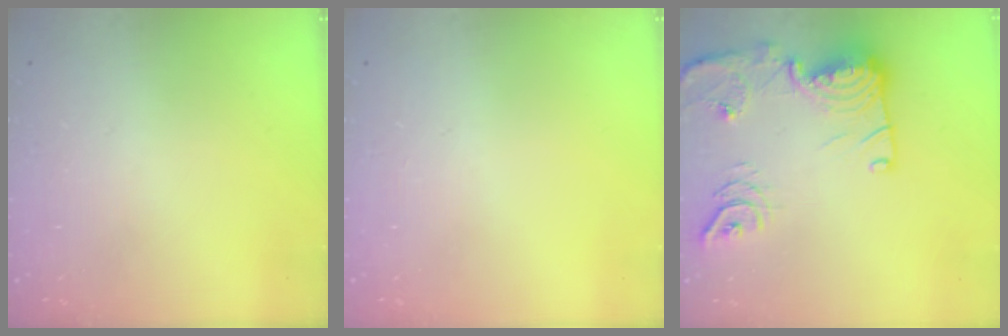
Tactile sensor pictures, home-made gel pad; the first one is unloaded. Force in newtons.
{"total": 0.0}
{"total": 18.6, "press": 18.6, "slide": 1.1}